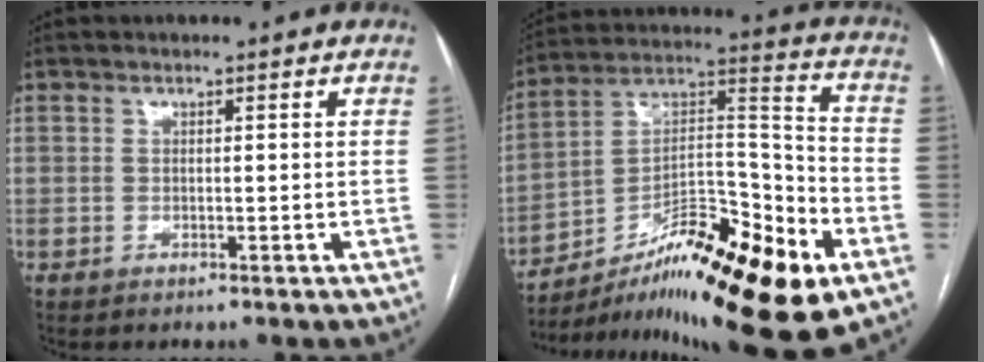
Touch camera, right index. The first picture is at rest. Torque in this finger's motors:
{"motor_torque": [0.60, -1.10, 0.22, 0.00]}